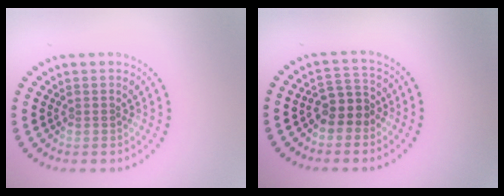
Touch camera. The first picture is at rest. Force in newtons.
{"total": 2.8, "press": 2.5, "slide": 1.3}